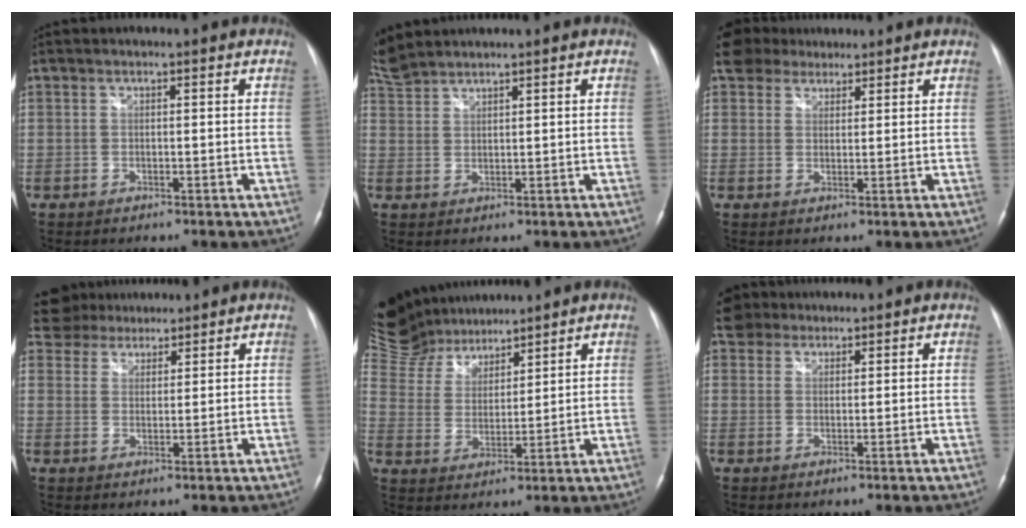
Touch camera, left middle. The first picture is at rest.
{"total": 5.5, "force": [5.4, 0.9, 1.0], "torque": [-0.035, 0.019, 0.112]}
{"total": 5.6, "force": [4.6, 3.0, 1.0], "torque": [-0.023, 0.024, 0.083]}
{"total": 7.8, "force": [7.2, 2.7, 1.0], "torque": [-0.023, 0.028, 0.125]}
{"total": 14.9, "force": [13.5, 5.3, 3.5], "torque": [-0.097, 0.036, 0.257]}
{"total": 4.0, "force": [3.3, 2.2, 0.0], "torque": [-0.005, 0.021, 0.058]}